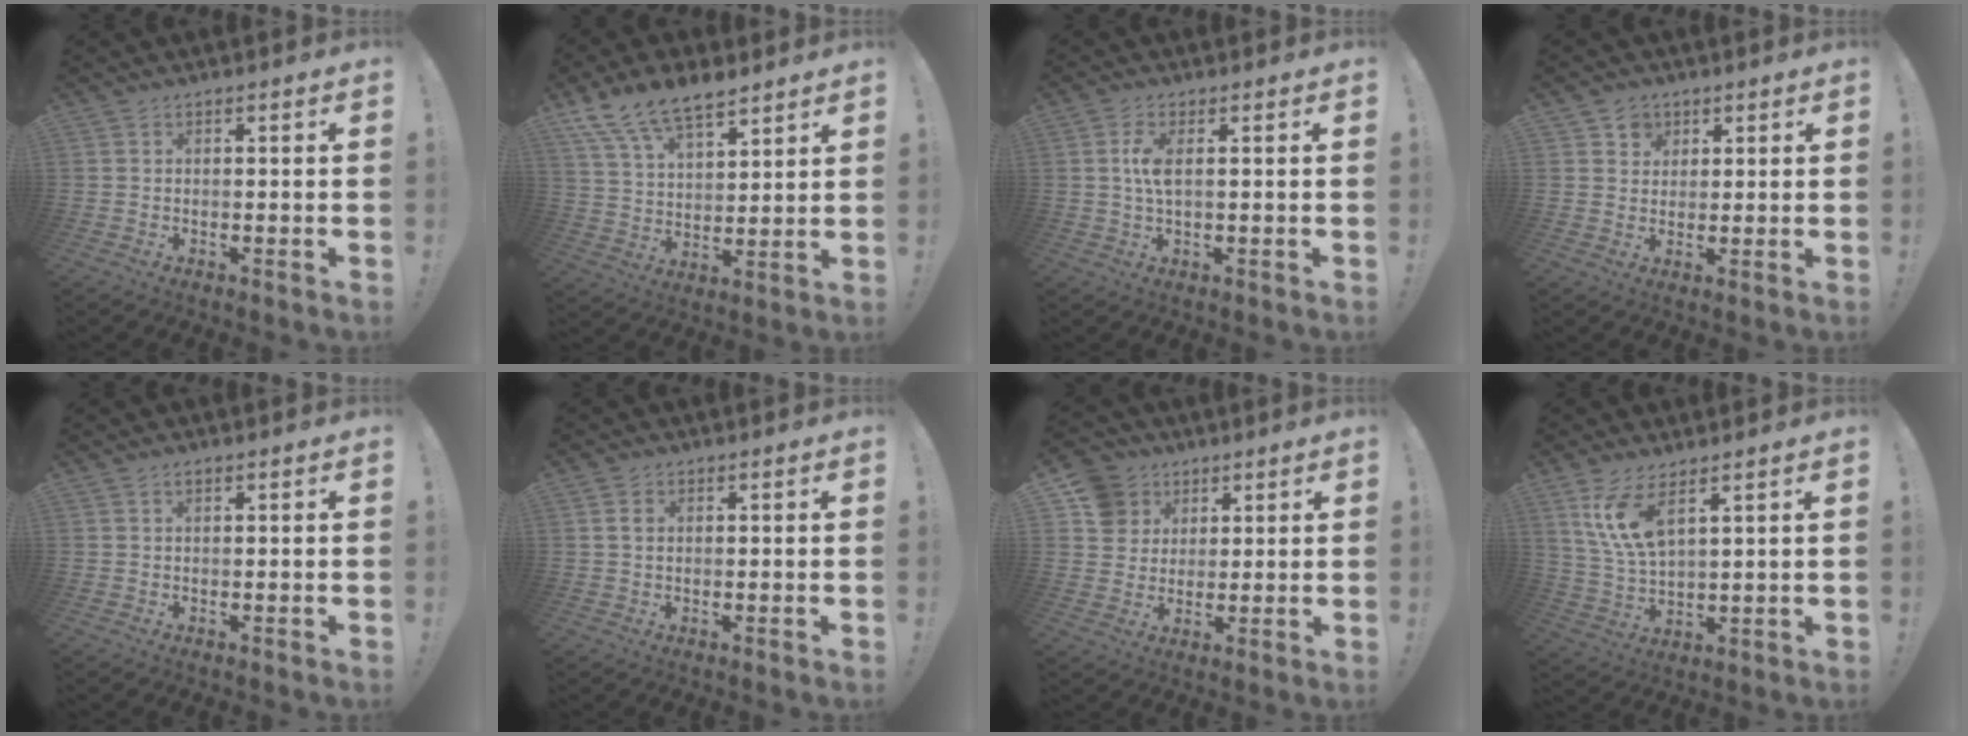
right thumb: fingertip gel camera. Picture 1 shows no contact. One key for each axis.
{"total": 13.2, "fx": 10.0, "fy": 5.7, "fz": 6.4, "tx": -0.124, "ty": -0.058, "tz": 0.188}
{"total": 5.1, "fx": 0.8, "fy": 1.8, "fz": 4.7, "tx": -0.096, "ty": -0.004, "tz": 0.008}
{"total": 4.4, "fx": 2.4, "fy": 3.6, "fz": 0.6, "tx": 0.003, "ty": -0.016, "tz": 0.040}
{"total": 0.8, "fx": 0.5, "fy": 0.5, "fz": 0.4, "tx": -0.009, "ty": 0.003, "tz": 0.009}
{"total": 2.3, "fx": 0.6, "fy": 1.6, "fz": 1.5, "tx": -0.029, "ty": 0.006, "tz": 0.011}
{"total": 10.6, "fx": 4.4, "fy": 9.2, "fz": 2.7, "tx": -0.033, "ty": -0.019, "tz": 0.091}
{"total": 10.6, "fx": 6.1, "fy": 3.9, "fz": 7.7, "tx": -0.170, "ty": -0.024, "tz": 0.113}